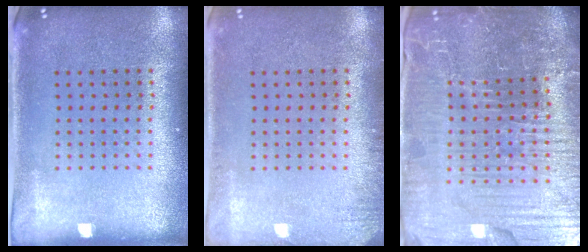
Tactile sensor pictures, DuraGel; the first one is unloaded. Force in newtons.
{"total": 1.4, "press": 1.4, "slide": 0.2}
{"total": 6.7, "press": 6.0, "slide": 3.0}